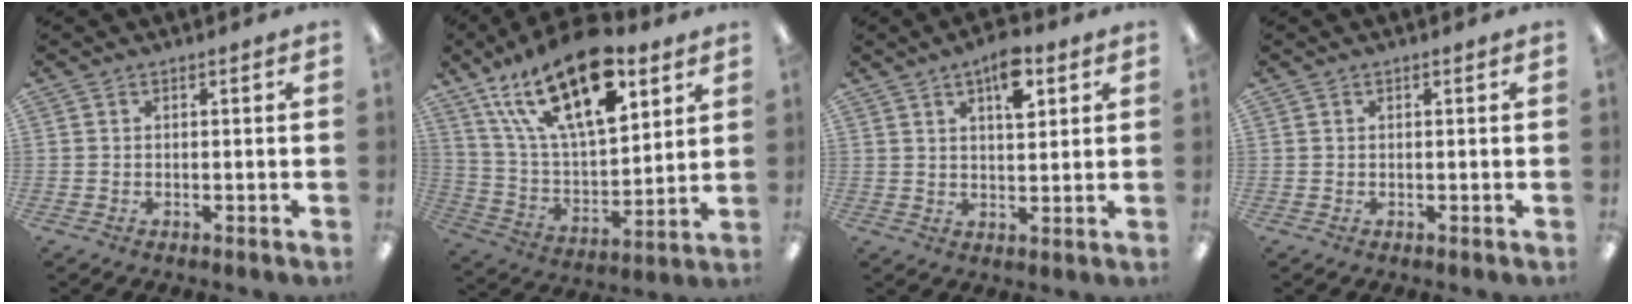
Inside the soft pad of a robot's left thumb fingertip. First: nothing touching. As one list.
[{"total": 24.7, "force": [14.5, 11.1, 16.6], "torque": [-0.308, -0.073, 0.246]}, {"total": 8.5, "force": [4.6, 3.6, 6.2], "torque": [-0.089, -0.015, 0.074]}, {"total": 0.0}]